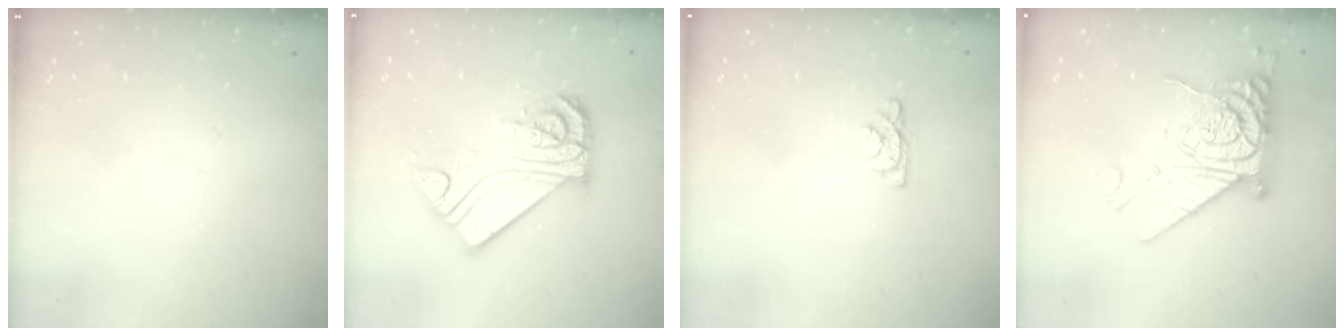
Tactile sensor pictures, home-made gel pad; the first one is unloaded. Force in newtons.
{"total": 13.6, "press": 13.6, "slide": 0.7}
{"total": 4.0, "press": 4.0, "slide": 0.5}
{"total": 12.6, "press": 12.5, "slide": 1.4}